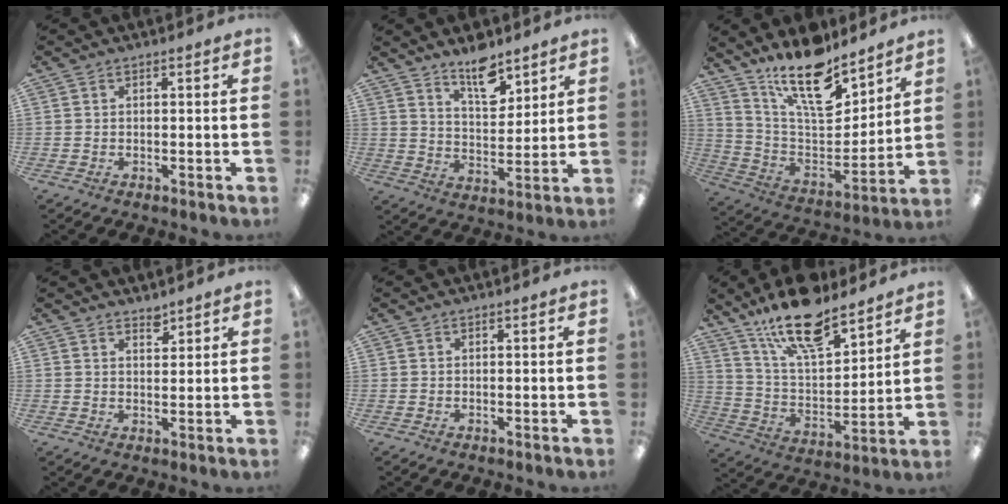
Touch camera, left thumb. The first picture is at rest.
{"total": 10.3, "force": [7.8, 4.4, 5.0], "torque": [-0.065, -0.050, 0.135]}
{"total": 17.4, "force": [13.0, 6.7, 9.4], "torque": [-0.161, -0.087, 0.228]}
{"total": 2.6, "force": [2.4, 0.9, 0.6], "torque": [0.011, -0.019, 0.039]}
{"total": 0.0}
{"total": 18.7, "force": [14.0, 6.6, 10.5], "torque": [-0.189, -0.075, 0.242]}